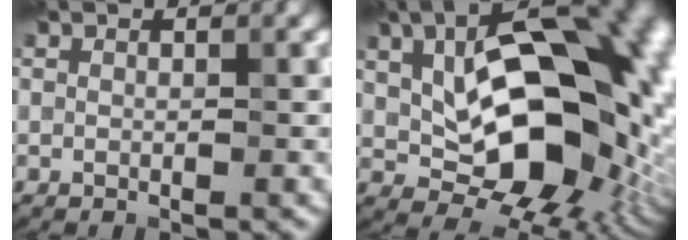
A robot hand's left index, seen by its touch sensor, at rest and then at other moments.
{"total": 19.8, "force": [3.3, 11.8, 15.5], "torque": [-0.234, -0.001, 0.069]}